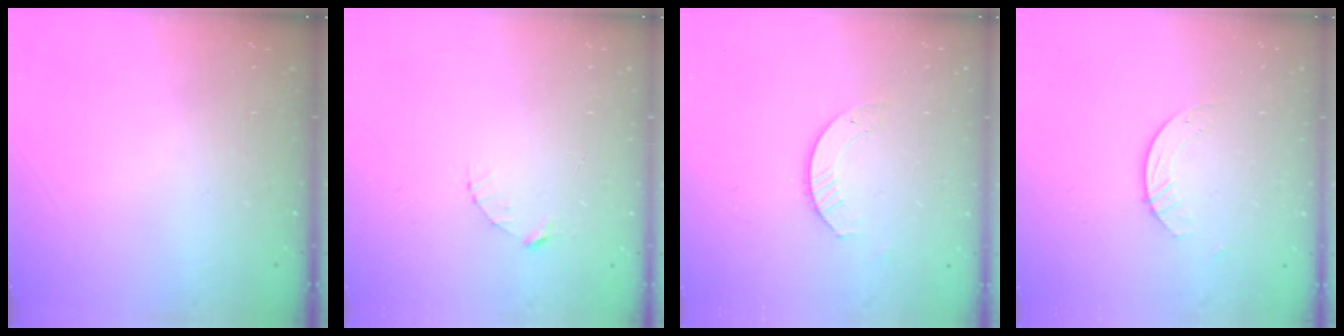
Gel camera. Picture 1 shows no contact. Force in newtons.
{"total": 3.1, "press": 3.1, "slide": 0.3}
{"total": 3.2, "press": 3.2, "slide": 0.3}
{"total": 2.8, "press": 2.8, "slide": 0.2}